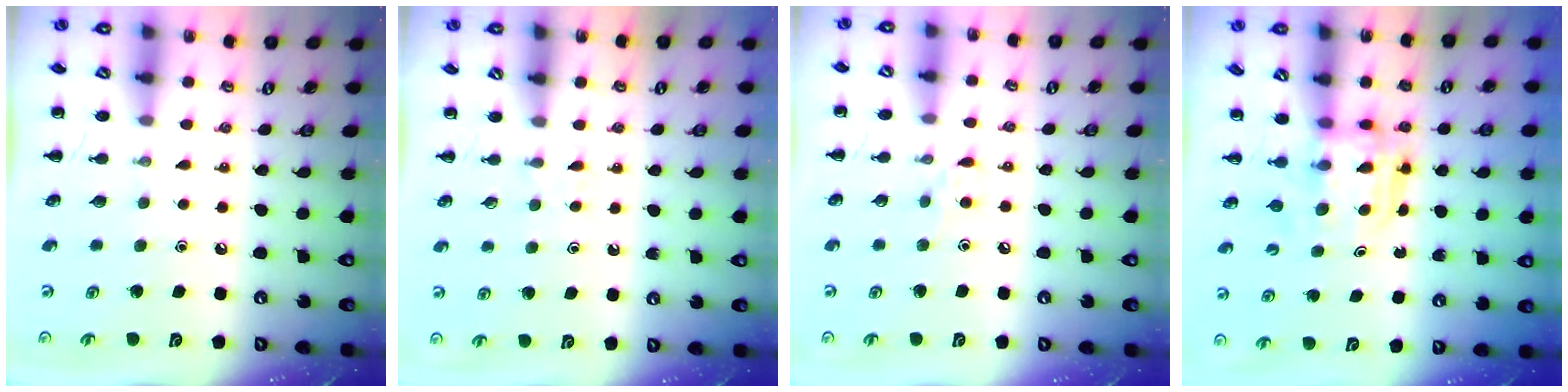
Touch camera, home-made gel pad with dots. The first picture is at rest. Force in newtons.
{"total": 2.1, "press": 1.8, "slide": 0.9}
{"total": 4.9, "press": 4.5, "slide": 1.8}
{"total": 3.6, "press": 3.6, "slide": 0.3}